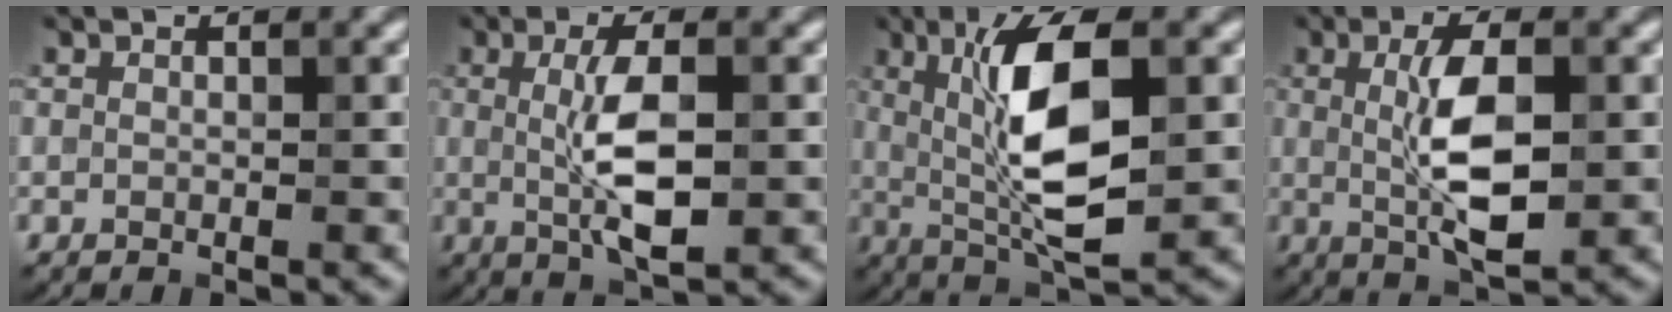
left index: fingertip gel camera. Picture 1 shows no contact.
{"total": 5.4, "force": [0.1, 1.5, 5.1], "torque": [-0.103, -0.001, 0.002]}
{"total": 9.1, "force": [1.1, 2.9, 8.6], "torque": [-0.151, -0.005, 0.021]}
{"total": 6.2, "force": [0.2, 1.9, 5.9], "torque": [-0.114, 0.000, 0.004]}